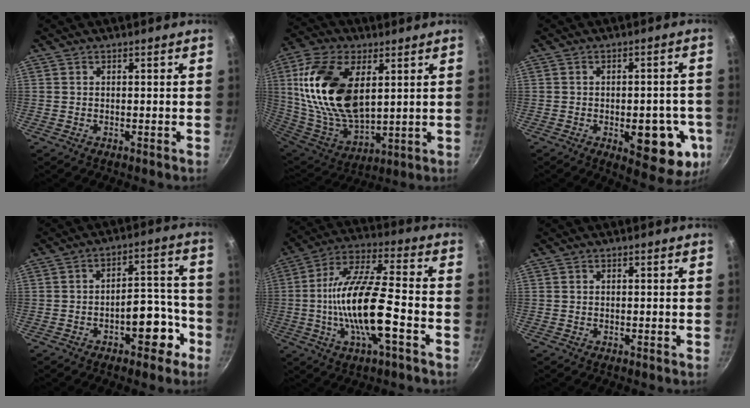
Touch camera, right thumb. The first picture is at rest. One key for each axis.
{"total": 22.4, "fx": 5.7, "fy": 12.5, "fz": 17.6, "tx": -0.330, "ty": -0.023, "tz": 0.116}
{"total": 14.4, "fx": -4.0, "fy": 6.5, "fz": 12.1, "tx": -0.106, "ty": 0.003, "tz": -0.044}
{"total": 9.6, "fx": -4.6, "fy": 5.0, "fz": 6.7, "tx": -0.049, "ty": 0.063, "tz": -0.051}
{"total": 17.2, "fx": -4.2, "fy": 5.0, "fz": 16.0, "tx": -0.300, "ty": 0.032, "tz": -0.086}
{"total": 0.0}